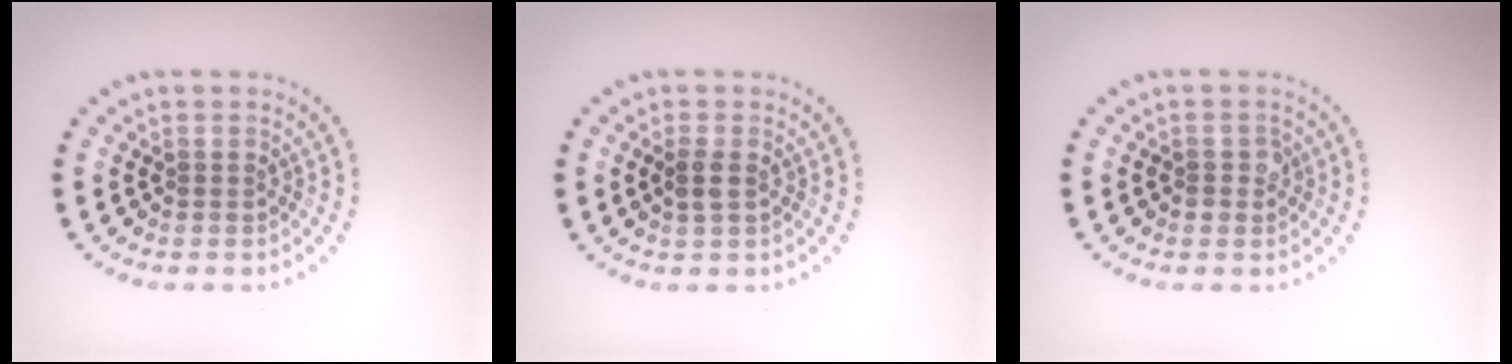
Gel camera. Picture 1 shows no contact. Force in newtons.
{"total": 1.3, "press": 1.3, "slide": 0.3}
{"total": 1.5, "press": 1.5, "slide": 0.4}